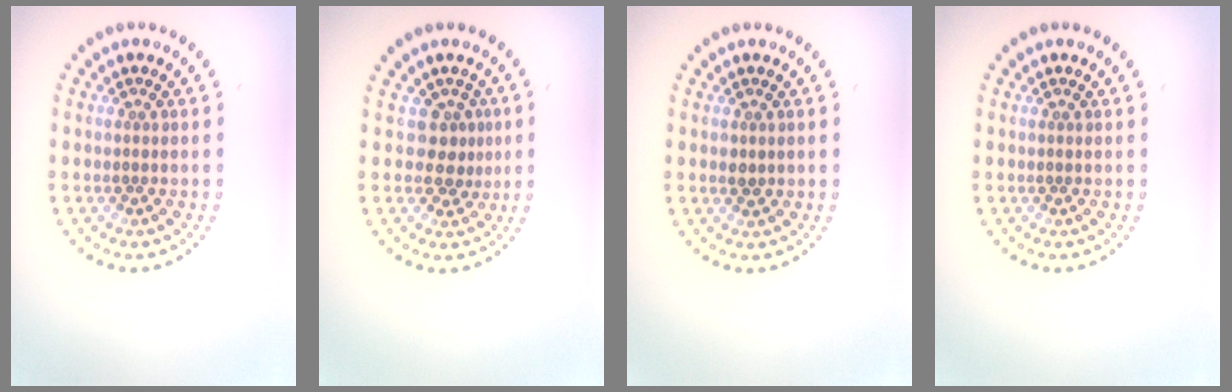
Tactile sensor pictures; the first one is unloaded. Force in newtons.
{"total": 2.3, "press": 1.5, "slide": 1.7}
{"total": 0.8, "press": 0.8, "slide": 0.2}
{"total": 0.0}